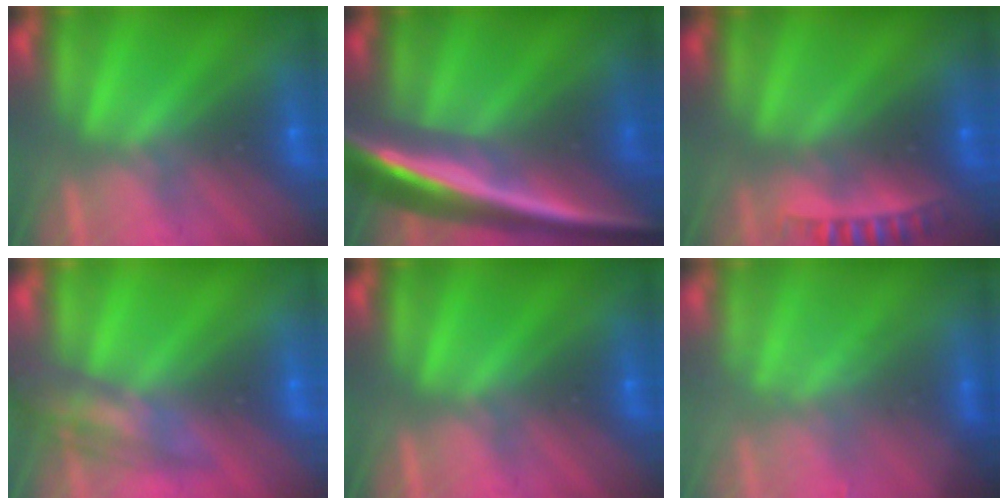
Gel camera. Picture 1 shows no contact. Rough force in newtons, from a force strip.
{"total": 6.7}
{"total": 2.4}
{"total": 2.3}
{"total": 0.0}
{"total": 2.7}